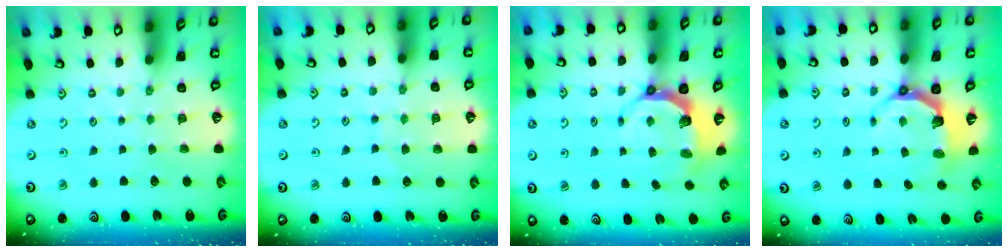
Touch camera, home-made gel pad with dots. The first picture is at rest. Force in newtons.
{"total": 6.8, "press": 6.7, "slide": 0.4}
{"total": 7.0, "press": 5.9, "slide": 3.8}
{"total": 5.5, "press": 3.9, "slide": 3.8}